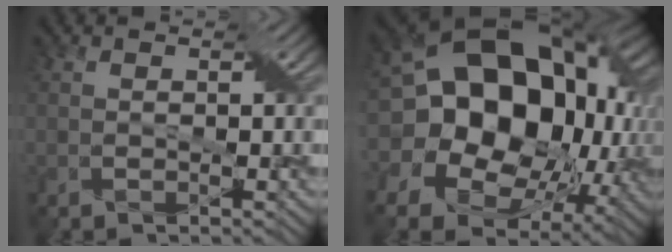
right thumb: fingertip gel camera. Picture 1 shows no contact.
{"total": 21.7, "force": [2.0, 16.0, 14.5], "torque": [-0.292, -0.007, 0.050]}